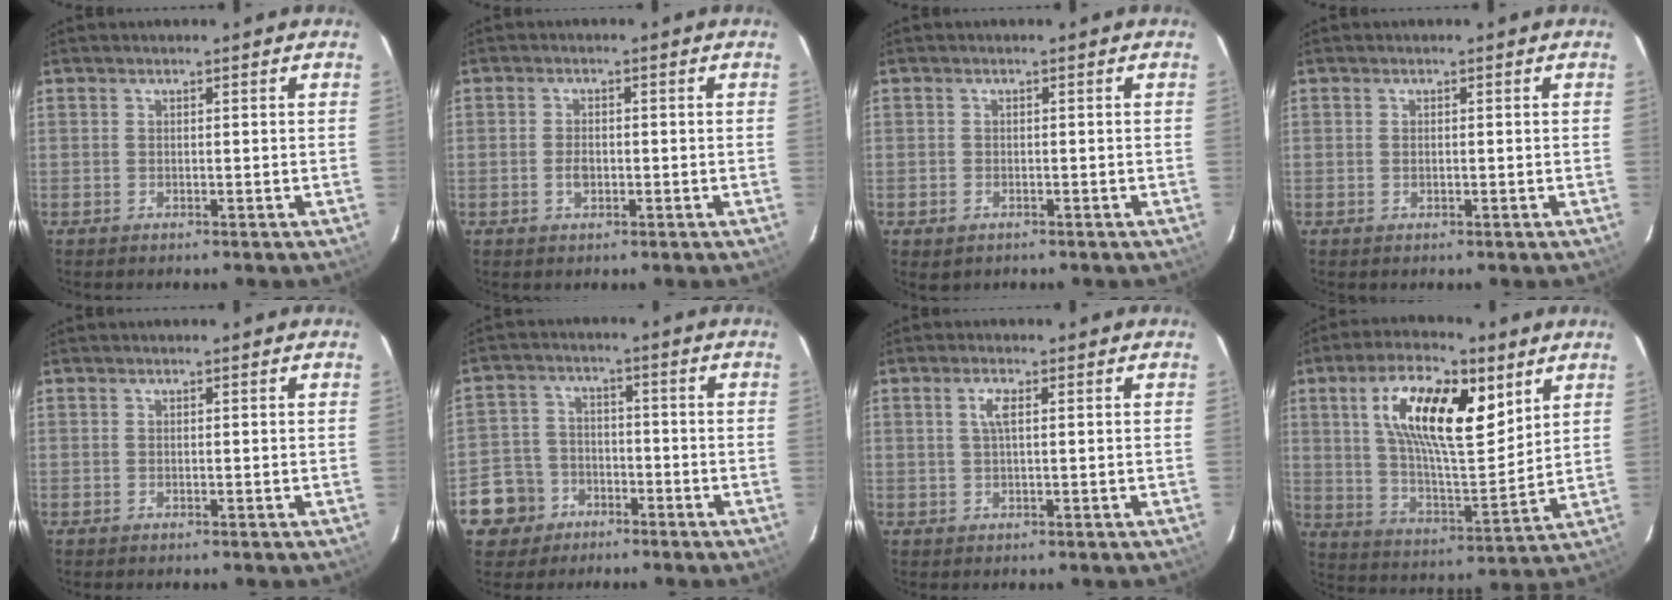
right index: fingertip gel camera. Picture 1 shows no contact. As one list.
[{"total": 2.5, "force": [-0.6, 1.6, 1.9], "torque": [-0.037, 0.001, -0.010]}, {"total": 2.0, "force": [-1.0, 1.6, 0.7], "torque": [-0.014, -0.003, -0.014]}, {"total": 0.6, "force": [0.0, 0.4, 0.5], "torque": [-0.007, 0.000, 0.000]}, {"total": 0.0}, {"total": 8.4, "force": [-4.2, 7.1, 1.4], "torque": [-0.062, 0.024, -0.067]}, {"total": 2.4, "force": [0.6, 0.5, 2.2], "torque": [-0.046, 0.004, 0.012]}, {"total": 18.3, "force": [7.7, 6.8, 15.1], "torque": [-0.264, 0.013, 0.137]}]